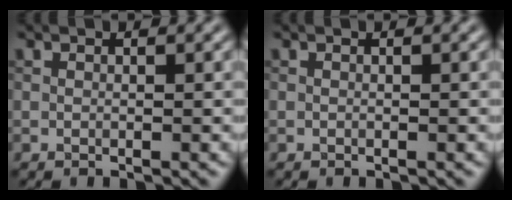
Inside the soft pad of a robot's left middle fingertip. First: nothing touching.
{"total": 0.0}